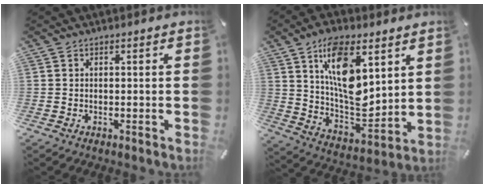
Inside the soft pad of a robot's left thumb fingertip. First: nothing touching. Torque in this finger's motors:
{"motor_torque": [2.37, 2.64, 1.44, -1.34, 0.65]}